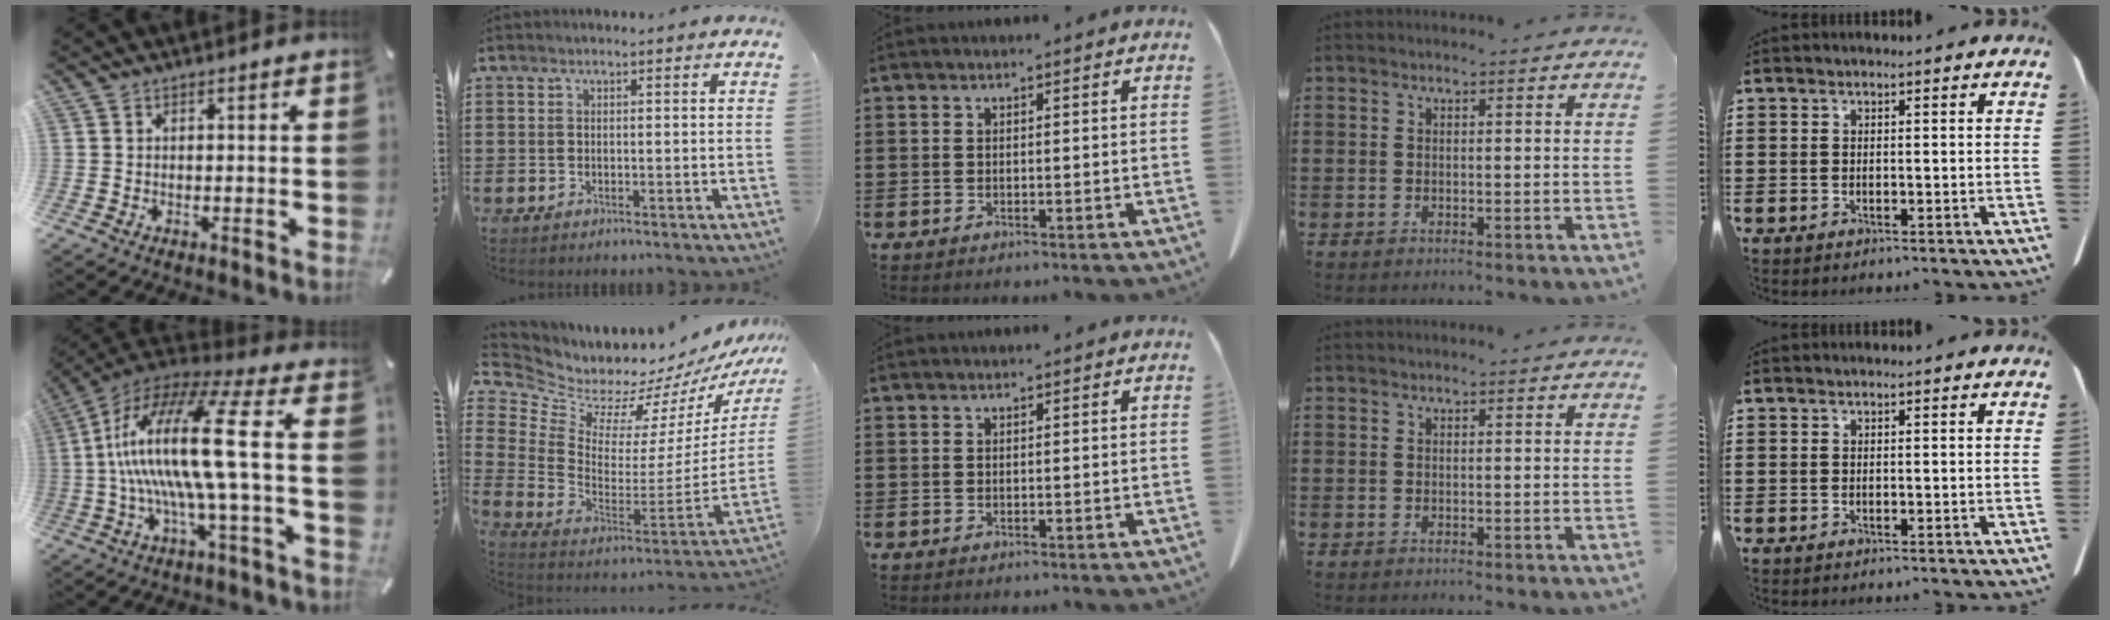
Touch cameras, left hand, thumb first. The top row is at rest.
{"thumb": {"total": 21.5, "force": [0.6, 2.7, 21.3], "torque": [-0.457, -0.021, -0.008]}, "index": {"total": 6.4, "force": [5.7, 2.9, 0.1], "torque": [-0.041, -0.066, 0.096]}}